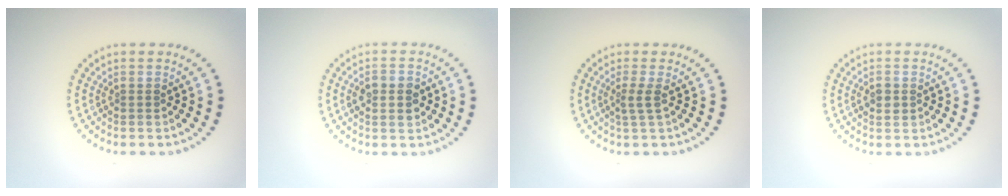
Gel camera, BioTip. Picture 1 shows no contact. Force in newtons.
{"total": 2.6, "press": 2.6, "slide": 0.2}
{"total": 1.6, "press": 1.0, "slide": 1.2}
{"total": 1.4, "press": 1.4, "slide": 0.0}